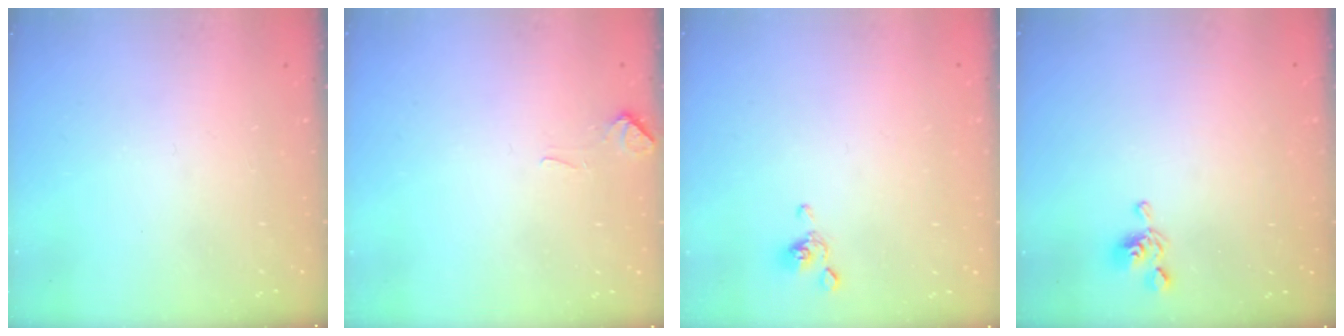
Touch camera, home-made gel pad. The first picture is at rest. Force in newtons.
{"total": 3.6, "press": 3.5, "slide": 0.5}
{"total": 2.3, "press": 2.2, "slide": 0.7}
{"total": 5.3, "press": 5.3, "slide": 0.1}